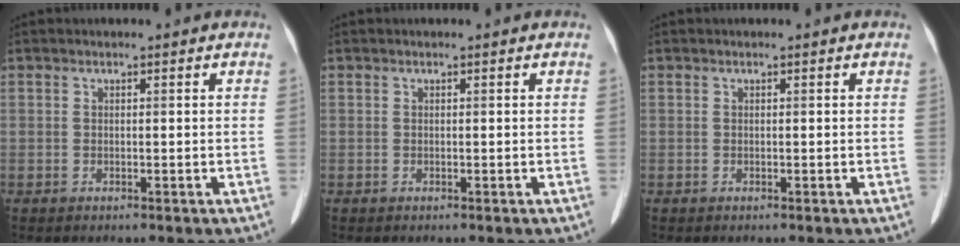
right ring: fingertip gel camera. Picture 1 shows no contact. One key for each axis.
{"total": 0.0}
{"total": 0.0}